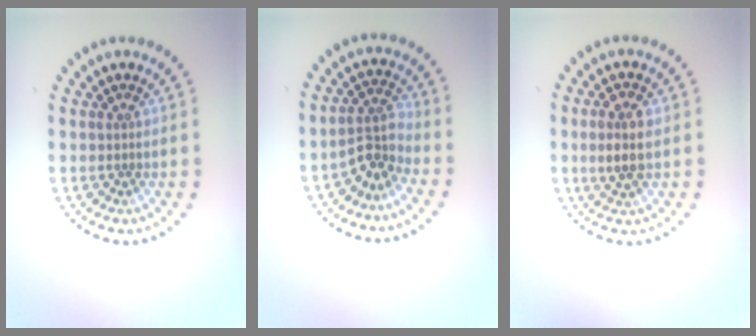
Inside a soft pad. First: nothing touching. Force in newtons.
{"total": 2.9, "press": 2.4, "slide": 1.6}
{"total": 2.9, "press": 2.8, "slide": 0.5}